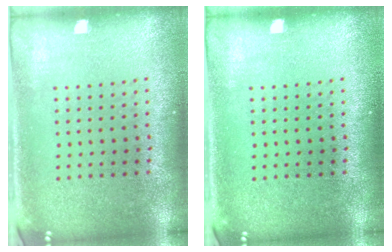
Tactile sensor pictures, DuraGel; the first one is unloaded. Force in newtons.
{"total": 0.0}